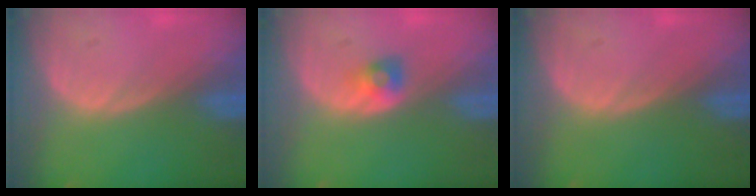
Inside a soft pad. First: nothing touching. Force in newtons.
{"total": 2.3, "press": 2.2, "slide": 0.5}
{"total": 0.0}